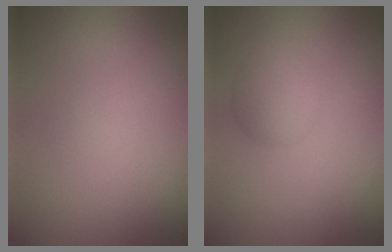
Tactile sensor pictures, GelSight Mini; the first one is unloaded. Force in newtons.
{"total": 2.7, "press": 2.7, "slide": 0.1}